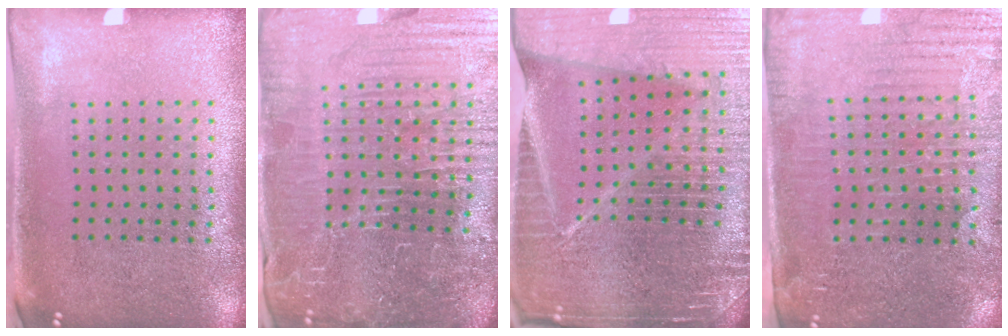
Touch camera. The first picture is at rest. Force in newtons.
{"total": 6.5, "press": 5.9, "slide": 2.9}
{"total": 6.7, "press": 5.8, "slide": 3.4}
{"total": 3.7, "press": 3.5, "slide": 1.4}